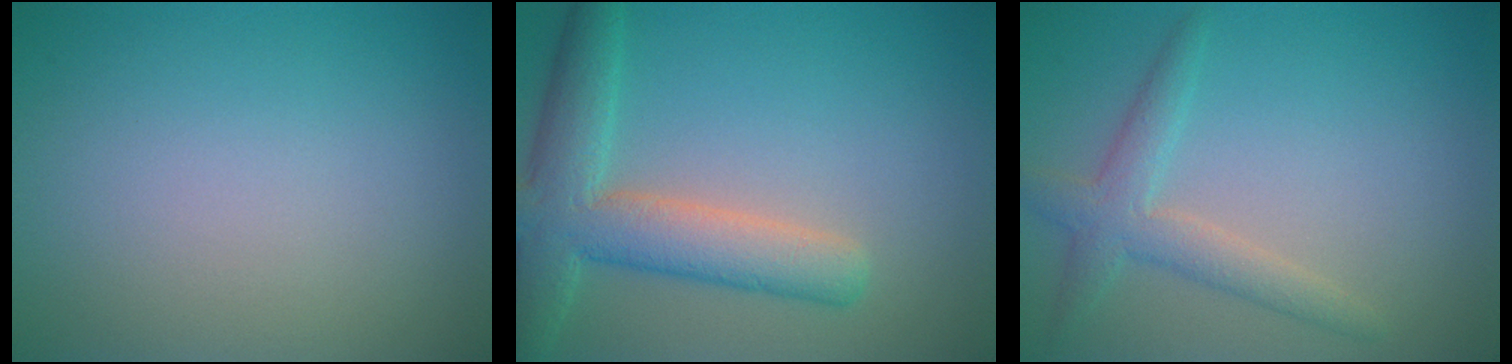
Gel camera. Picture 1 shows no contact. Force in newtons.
{"total": 6.5, "press": 6.5, "slide": 0.3}
{"total": 3.1, "press": 3.1, "slide": 0.1}